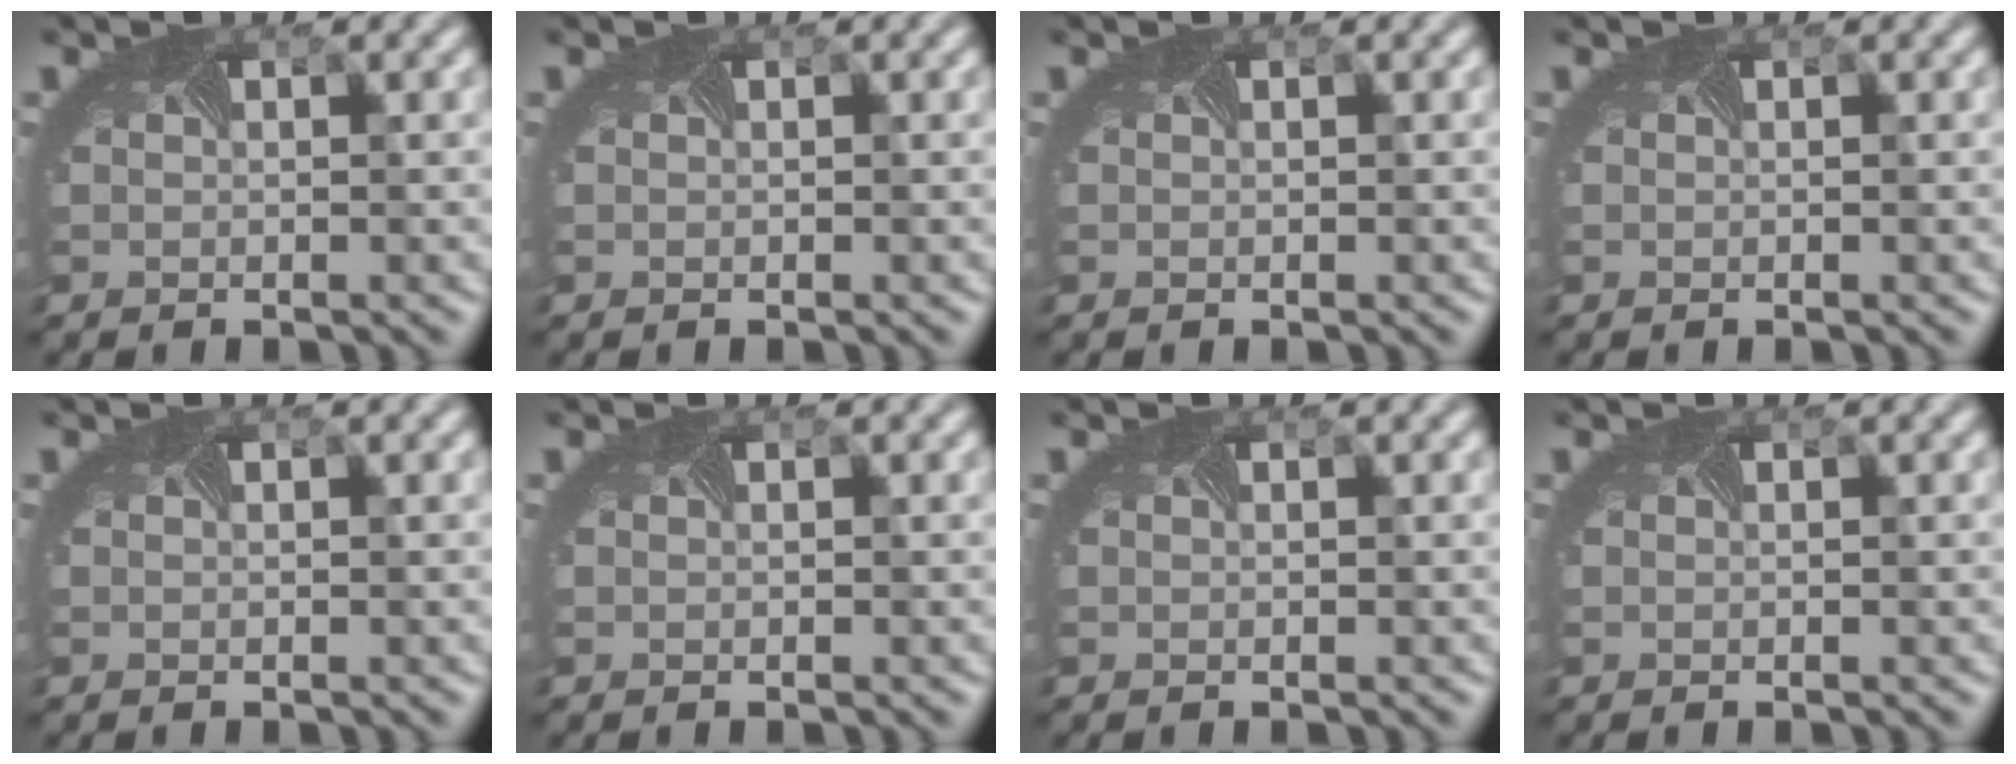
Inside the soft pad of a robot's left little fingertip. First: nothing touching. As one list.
[{"total": 0.0}, {"total": 0.0}, {"total": 0.0}, {"total": 0.0}, {"total": 0.0}, {"total": 0.0}, {"total": 0.0}]